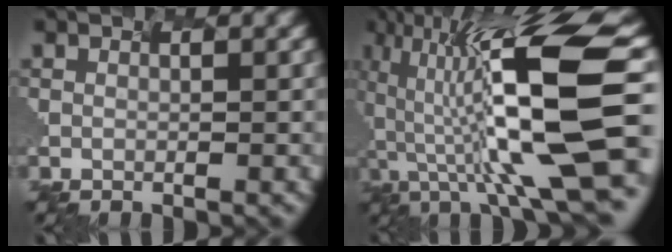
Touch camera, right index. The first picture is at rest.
{"total": 12.5, "force": [-1.0, 2.1, 12.3], "torque": [-0.228, 0.023, 0.012]}